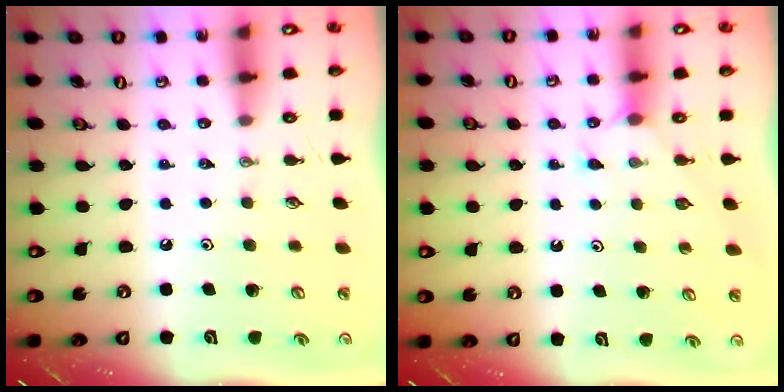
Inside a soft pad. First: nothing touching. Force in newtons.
{"total": 3.8, "press": 3.8, "slide": 0.4}